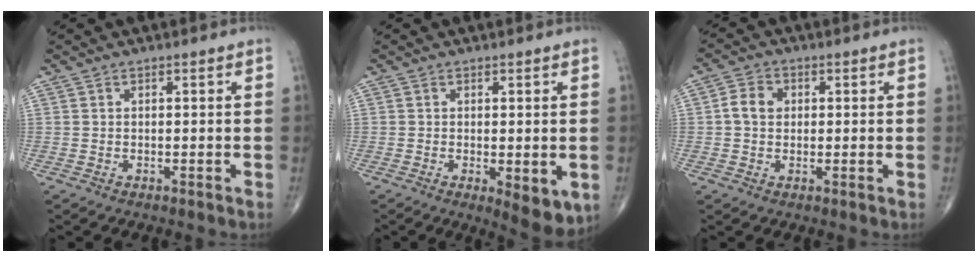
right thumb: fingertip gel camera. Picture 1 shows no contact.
{"total": 6.7, "force": [-1.6, 2.4, 6.1], "torque": [-0.077, -0.020, -0.018]}
{"total": 4.6, "force": [0.5, 3.6, 2.8], "torque": [-0.045, 0.009, 0.003]}